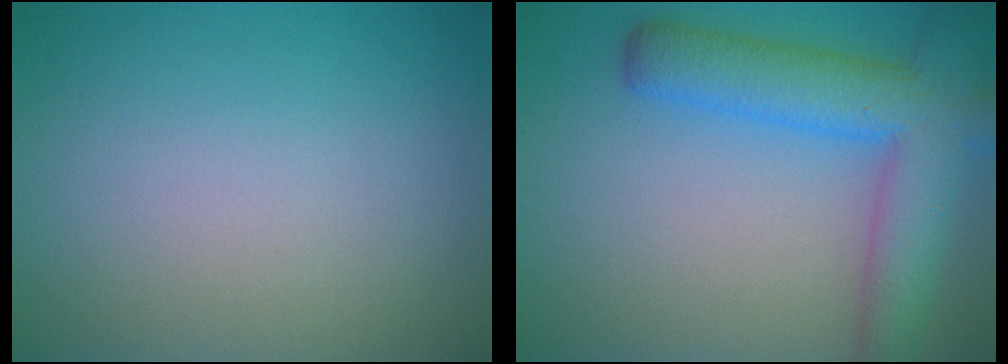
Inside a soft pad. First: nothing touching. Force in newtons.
{"total": 7.6, "press": 7.6, "slide": 0.4}